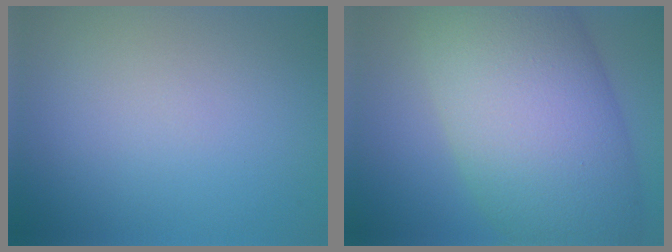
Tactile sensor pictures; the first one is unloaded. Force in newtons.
{"total": 14.9, "press": 14.8, "slide": 0.4}